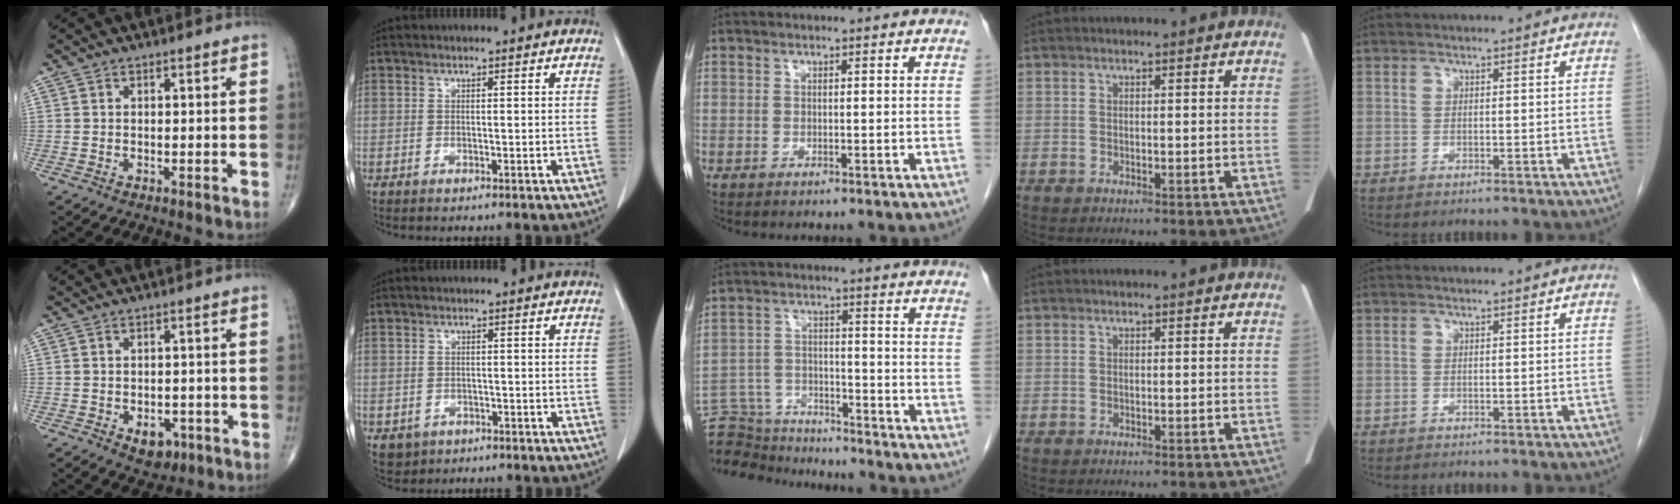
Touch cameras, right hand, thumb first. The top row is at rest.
{"thumb": {"total": 4.9, "force": [-2.1, 3.2, 3.0], "torque": [-0.022, 0.009, -0.020]}, "index": {"total": 3.1, "force": [-1.4, 2.8, 0.5], "torque": [-0.007, 0.003, -0.016]}, "middle": {"total": 13.5, "force": [-12.9, 3.0, 2.3], "torque": [-0.040, 0.024, -0.204]}}